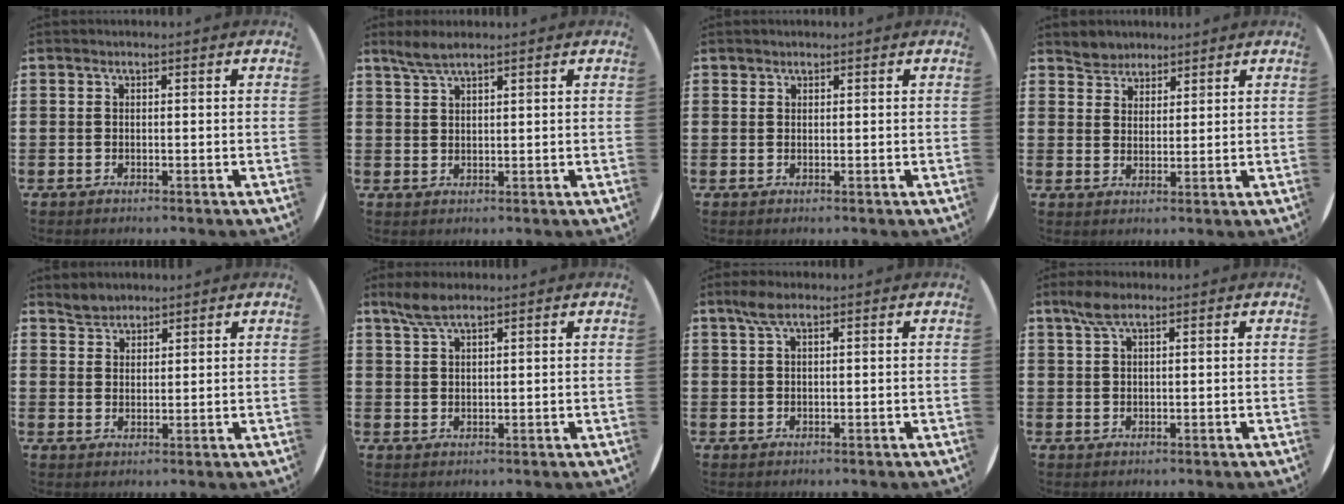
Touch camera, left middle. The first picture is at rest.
{"total": 2.8, "force": [2.3, 0.4, 1.6], "torque": [-0.034, 0.004, 0.042]}
{"total": 0.6, "force": [0.5, 0.2, -0.1], "torque": [0.002, 0.003, 0.010]}
{"total": 3.1, "force": [2.8, 1.1, -0.8], "torque": [0.005, -0.001, 0.056]}
{"total": 2.6, "force": [2.4, 0.9, -0.2], "torque": [-0.002, 0.002, 0.048]}
{"total": 3.6, "force": [2.8, 0.9, 2.1], "torque": [-0.047, 0.006, 0.050]}
{"total": 2.5, "force": [1.6, 0.7, 1.8], "torque": [-0.039, 0.007, 0.027]}
{"total": 3.1, "force": [2.0, 0.9, 2.1], "torque": [-0.047, 0.006, 0.036]}